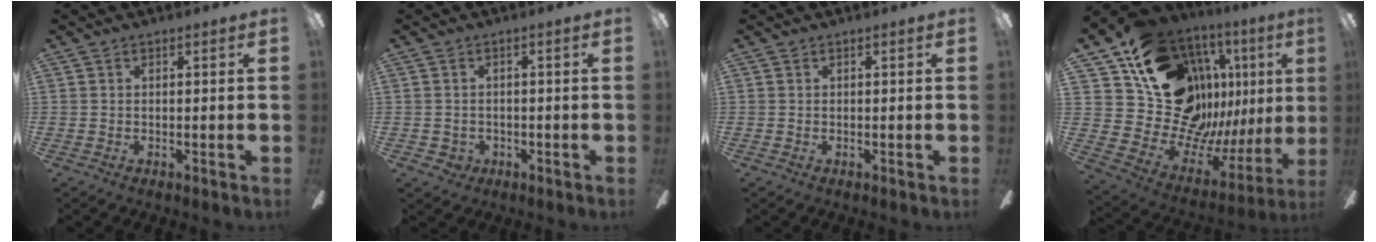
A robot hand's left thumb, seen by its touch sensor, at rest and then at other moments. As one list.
[{"total": 2.1, "force": [-0.6, 2.0, 0.5], "torque": [-0.010, 0.003, -0.013]}, {"total": 0.0}, {"total": 20.3, "force": [10.3, 14.3, 10.0], "torque": [-0.172, -0.095, 0.222]}]